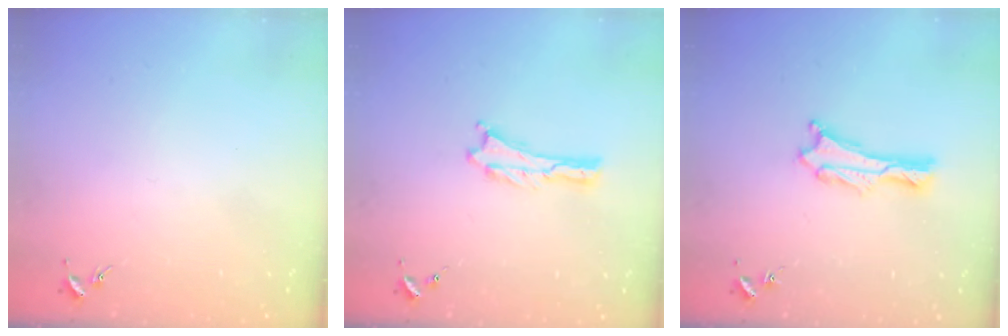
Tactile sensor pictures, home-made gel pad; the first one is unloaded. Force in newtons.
{"total": 0.0}
{"total": 0.8, "press": 0.7, "slide": 0.2}